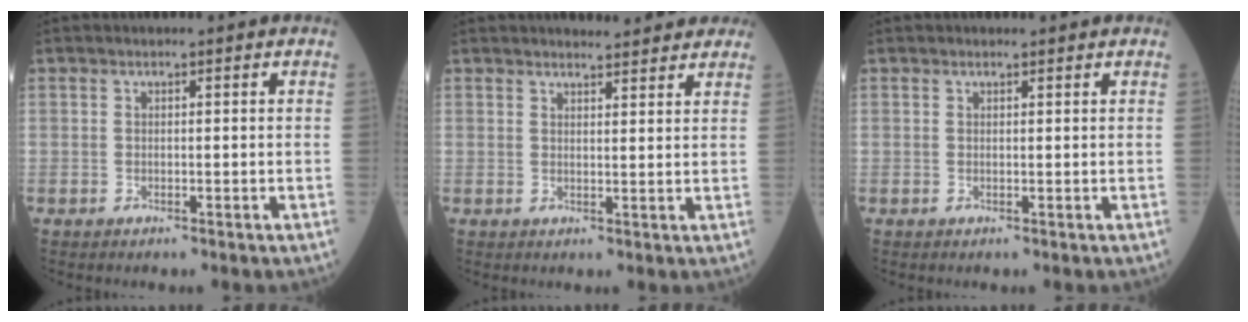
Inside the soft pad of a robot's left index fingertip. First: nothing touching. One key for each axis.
{"total": 6.8, "fx": 6.4, "fy": 1.3, "fz": 1.8, "tx": -0.019, "ty": 0.006, "tz": 0.066}
{"total": 0.7, "fx": 0.7, "fy": 0.1, "fz": 0.2, "tx": -0.012, "ty": 0.002, "tz": 0.011}